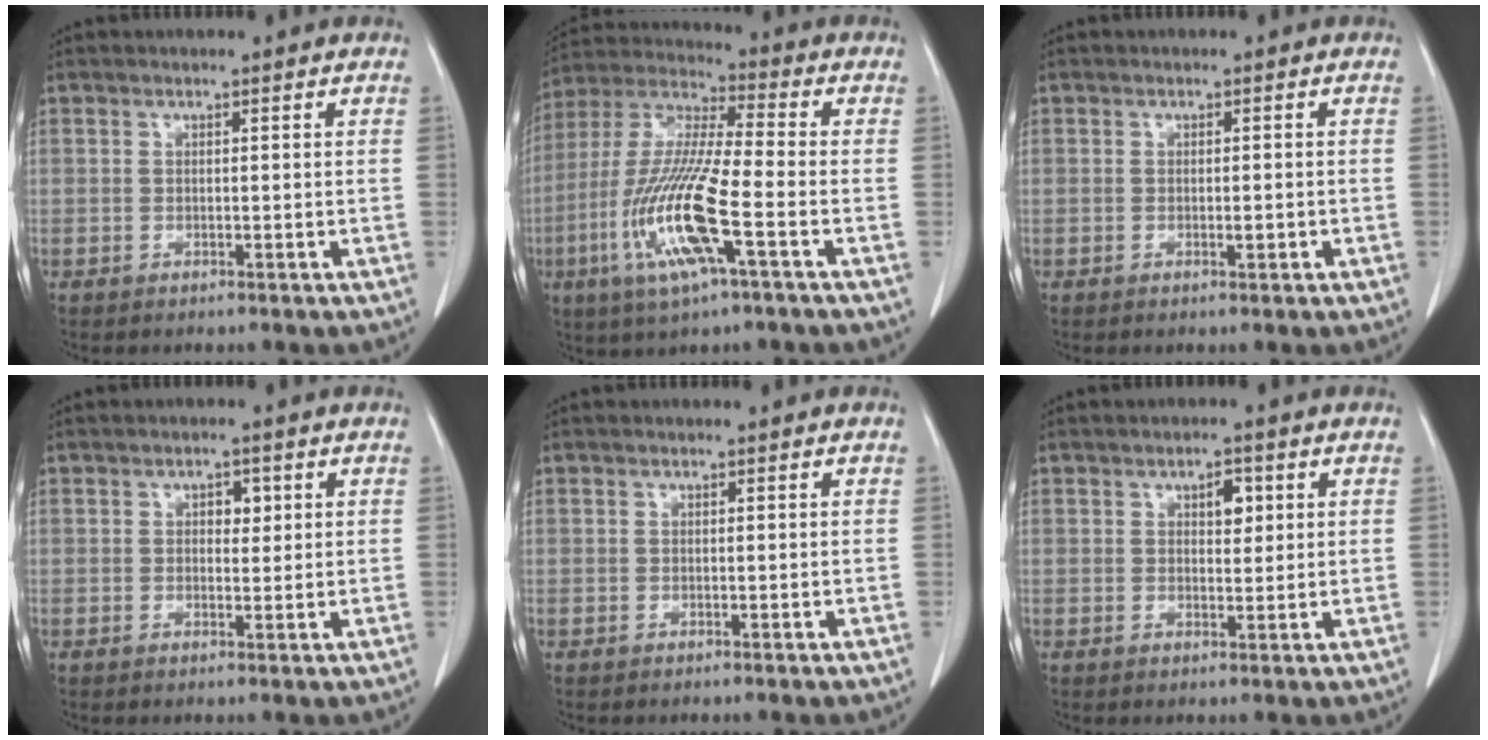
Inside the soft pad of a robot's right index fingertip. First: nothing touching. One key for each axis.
{"total": 15.4, "fx": -5.2, "fy": 1.3, "fz": 14.4, "tx": -0.309, "ty": -0.015, "tz": -0.103}
{"total": 1.1, "fx": -0.4, "fy": 0.2, "fz": 1.0, "tx": -0.021, "ty": 0.000, "tz": -0.004}
{"total": 2.1, "fx": 0.7, "fy": 1.3, "fz": 1.5, "tx": -0.020, "ty": 0.001, "tz": 0.008}
{"total": 0.0}
{"total": 2.9, "fx": 1.1, "fy": 1.4, "fz": 2.2, "tx": -0.033, "ty": 0.000, "tz": 0.015}